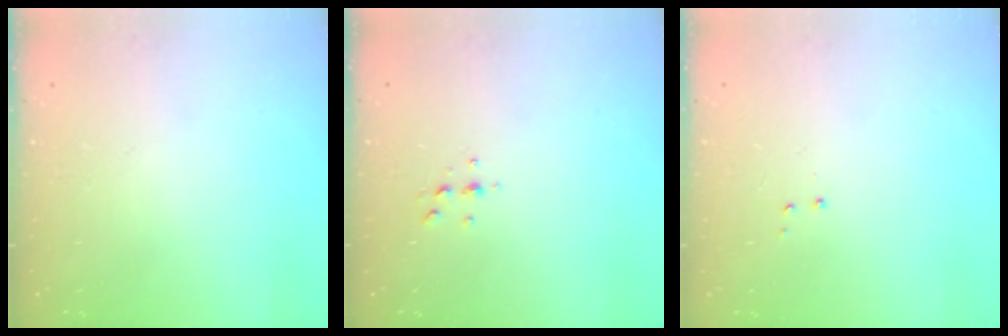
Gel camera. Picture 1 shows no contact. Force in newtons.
{"total": 4.4, "press": 4.3, "slide": 0.5}
{"total": 2.9, "press": 2.8, "slide": 0.6}